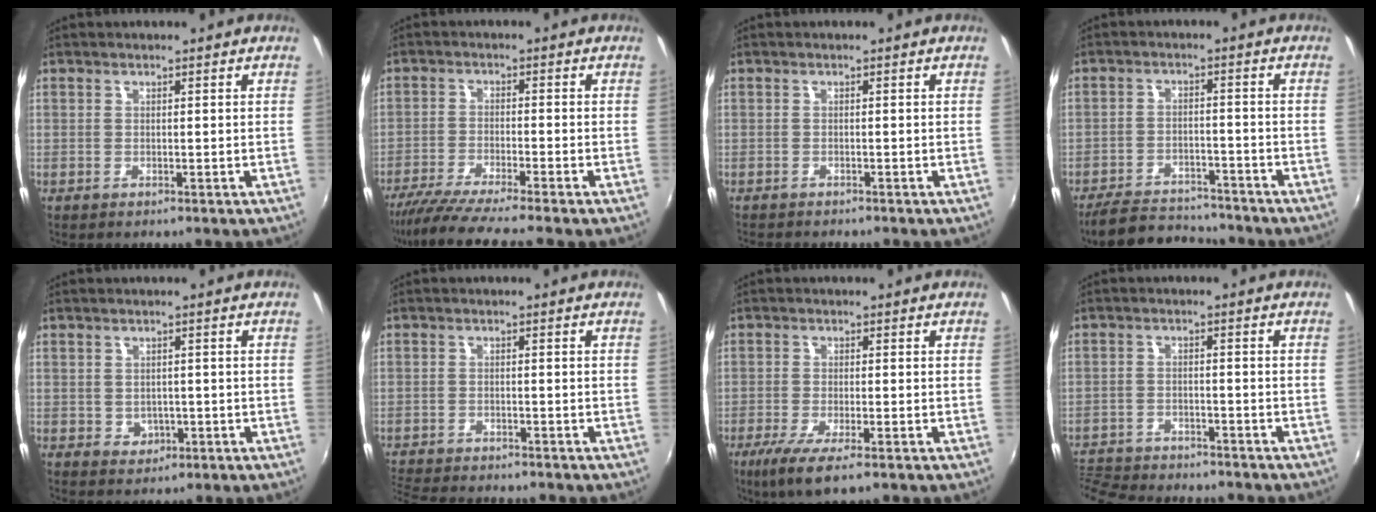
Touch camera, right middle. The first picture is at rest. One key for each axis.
{"total": 9.7, "fx": -8.4, "fy": -1.3, "fz": 4.6, "tx": -0.101, "ty": -0.033, "tz": -0.144}
{"total": 2.1, "fx": -2.0, "fy": 0.3, "fz": 0.6, "tx": -0.018, "ty": -0.013, "tz": -0.032}
{"total": 10.8, "fx": -10.0, "fy": 2.6, "fz": 3.2, "tx": -0.089, "ty": 0.002, "tz": -0.152}
{"total": 2.6, "fx": -0.3, "fy": 2.4, "fz": 1.0, "tx": -0.017, "ty": 0.002, "tz": 0.003}
{"total": 8.7, "fx": -8.1, "fy": 1.4, "fz": 3.0, "tx": -0.084, "ty": -0.016, "tz": -0.135}
{"total": 7.6, "fx": -4.6, "fy": 1.3, "fz": 5.9, "tx": -0.131, "ty": -0.032, "tz": -0.080}
{"total": 11.9, "fx": -10.9, "fy": 2.9, "fz": 3.9, "tx": -0.105, "ty": -0.009, "tz": -0.178}